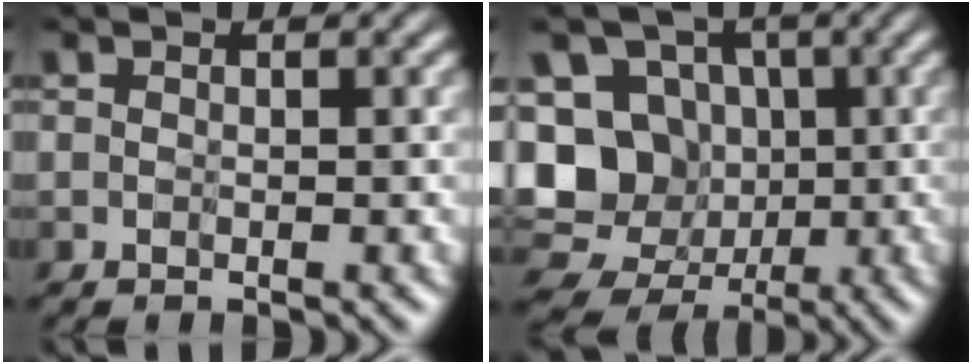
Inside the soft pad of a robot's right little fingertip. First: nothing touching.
{"total": 9.6, "force": [-1.2, 8.8, 3.8], "torque": [-0.108, 0.025, -0.019]}